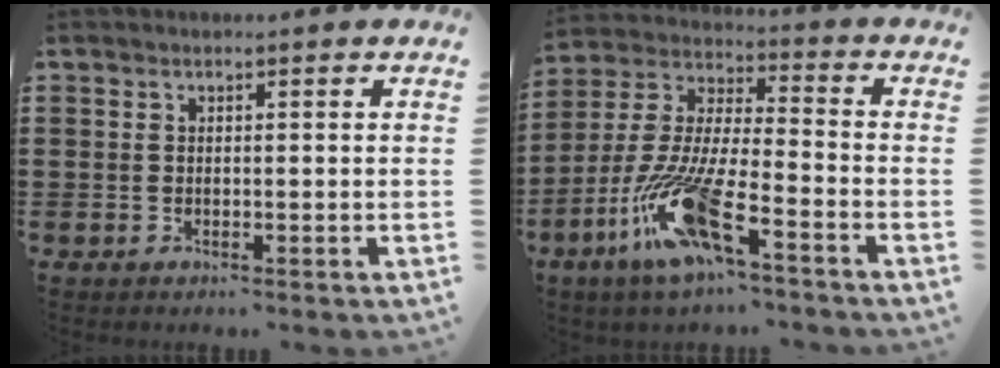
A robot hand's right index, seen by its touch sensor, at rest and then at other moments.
{"total": 14.0, "force": [-9.1, 2.2, 10.4], "torque": [-0.221, 0.000, -0.171]}